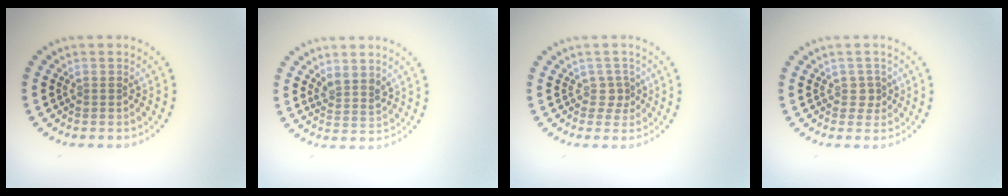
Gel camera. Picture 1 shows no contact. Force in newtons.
{"total": 1.9, "press": 1.6, "slide": 1.1}
{"total": 1.5, "press": 1.1, "slide": 1.1}
{"total": 1.3, "press": 1.1, "slide": 0.7}